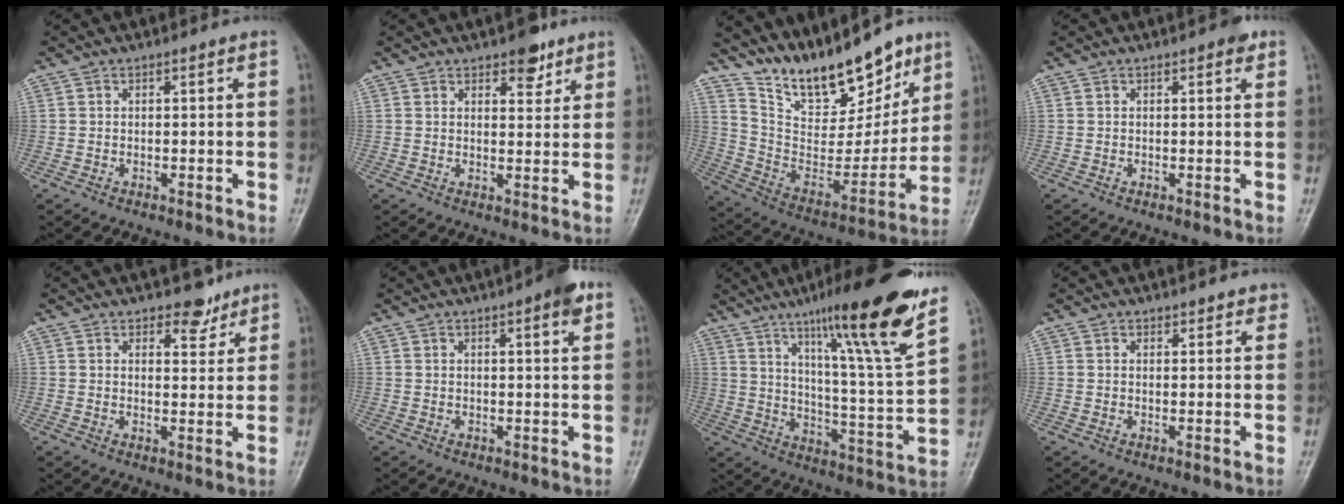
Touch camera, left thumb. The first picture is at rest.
{"total": 4.9, "force": [3.2, 2.4, 2.8], "torque": [-0.014, -0.016, 0.043]}
{"total": 20.5, "force": [15.8, 7.6, 10.6], "torque": [-0.124, -0.085, 0.280]}
{"total": 2.0, "force": [1.1, 0.8, 1.5], "torque": [-0.013, -0.001, 0.010]}
{"total": 4.6, "force": [3.5, 2.3, 1.8], "torque": [0.001, -0.024, 0.052]}
{"total": 6.4, "force": [3.3, 1.2, 5.3], "torque": [-0.066, -0.008, 0.041]}
{"total": 22.7, "force": [14.9, 1.7, 17.1], "torque": [-0.235, -0.064, 0.234]}
{"total": 2.6, "force": [2.3, 1.1, 0.7], "torque": [0.019, -0.007, 0.024]}